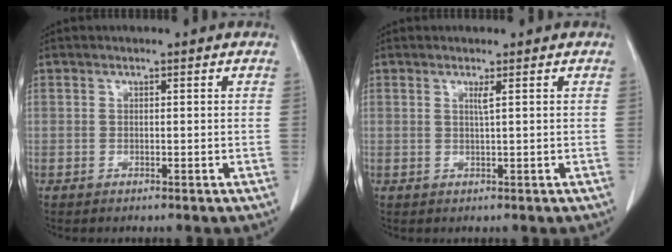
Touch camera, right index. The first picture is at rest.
{"total": 1.0, "force": [0.4, -0.3, 0.9], "torque": [-0.024, -0.004, 0.010]}